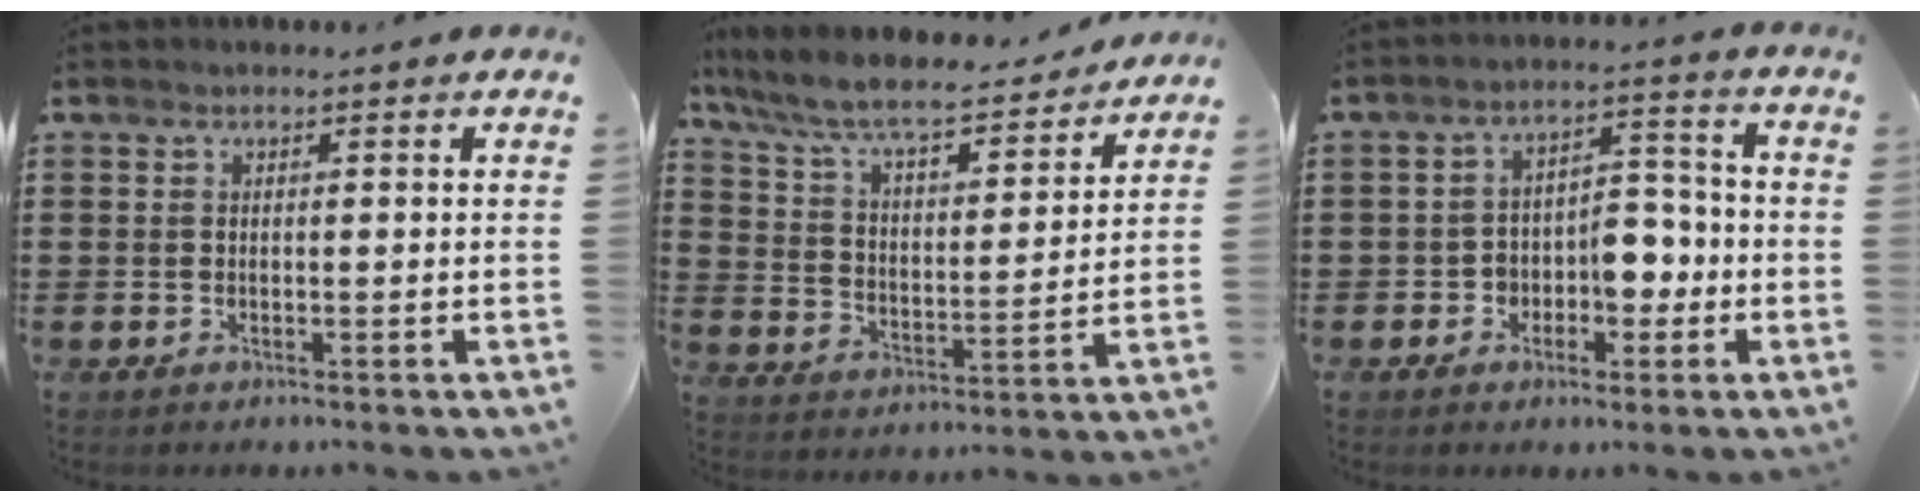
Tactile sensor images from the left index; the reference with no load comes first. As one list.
[{"total": 8.3, "force": [7.4, 1.1, 3.6], "torque": [-0.101, -0.044, 0.123]}, {"total": 6.1, "force": [-2.2, 4.1, 3.9], "torque": [-0.065, 0.011, -0.044]}]